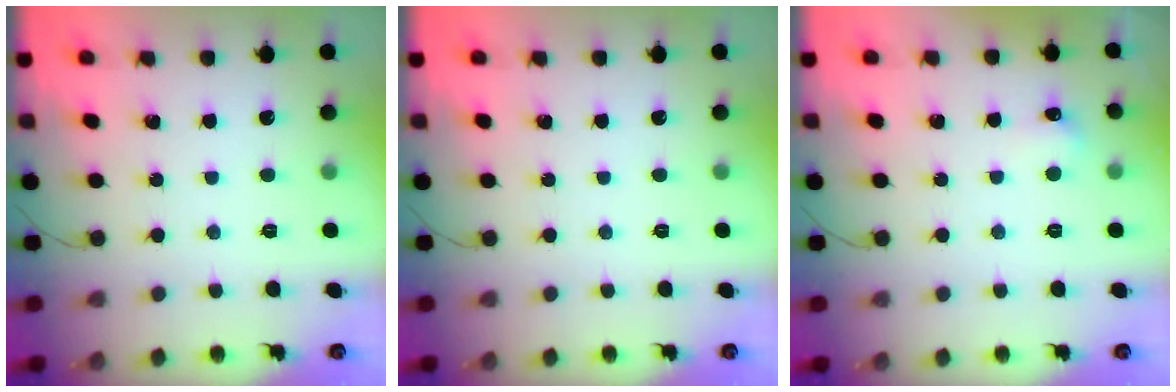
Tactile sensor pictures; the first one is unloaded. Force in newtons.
{"total": 0.0}
{"total": 4.2, "press": 4.1, "slide": 1.0}